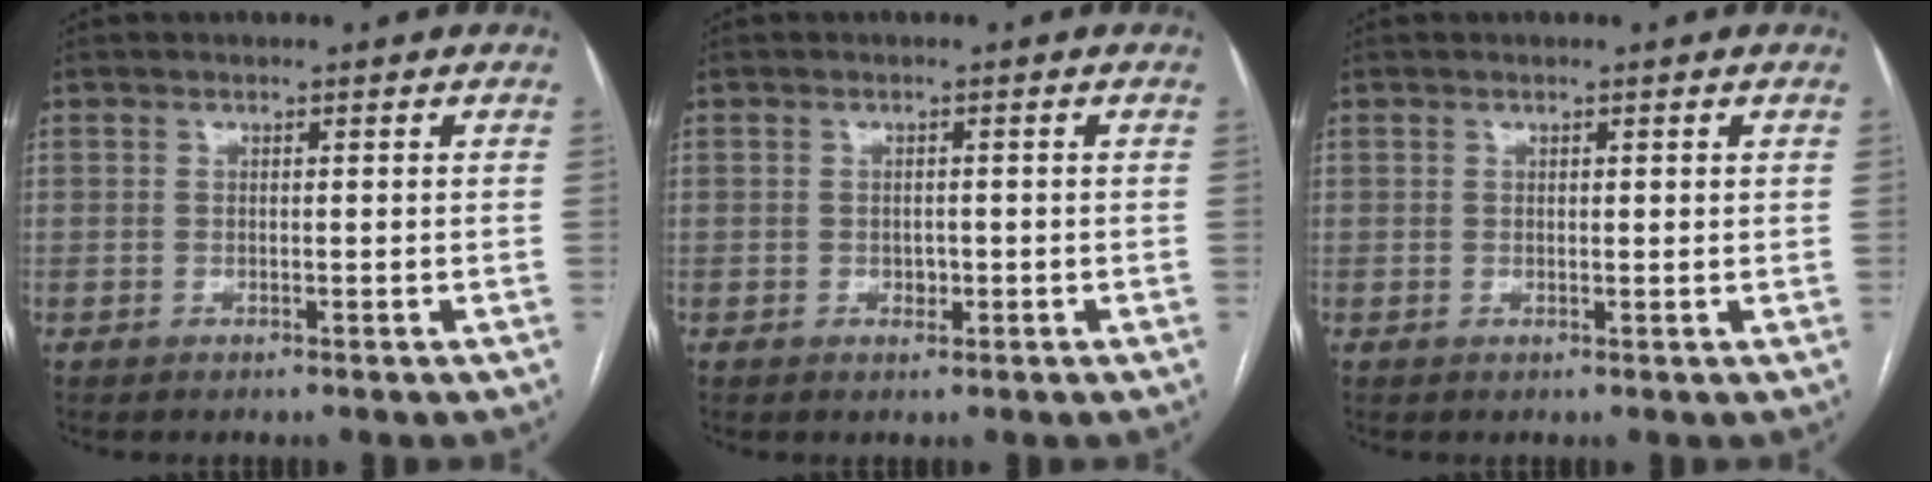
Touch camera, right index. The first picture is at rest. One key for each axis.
{"total": 1.3, "fx": -0.4, "fy": 1.0, "fz": 0.8, "tx": -0.009, "ty": 0.002, "tz": -0.002}
{"total": 0.8, "fx": 0.5, "fy": 0.3, "fz": 0.6, "tx": -0.007, "ty": 0.001, "tz": 0.005}